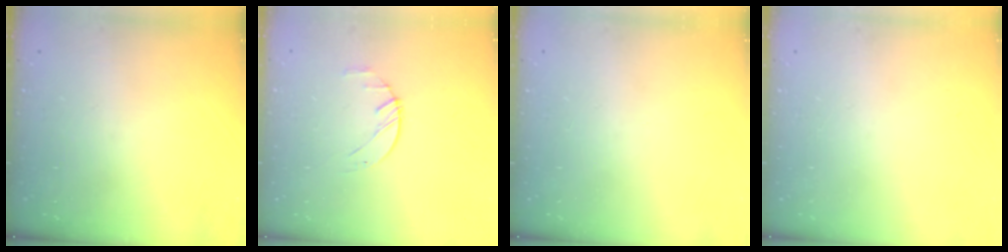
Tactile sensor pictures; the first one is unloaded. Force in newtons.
{"total": 1.9, "press": 1.9, "slide": 0.3}
{"total": 0.0}
{"total": 0.0}